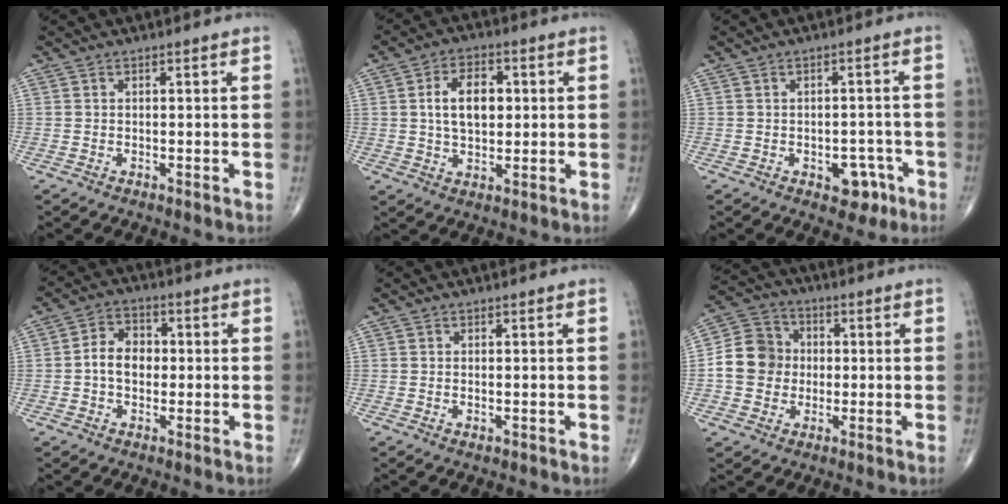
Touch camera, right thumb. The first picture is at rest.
{"total": 9.3, "force": [1.4, 5.7, 7.2], "torque": [-0.107, 0.005, 0.025]}
{"total": 5.1, "force": [-2.3, 3.4, 3.1], "torque": [-0.013, 0.016, -0.024]}
{"total": 6.7, "force": [-0.3, 5.0, 4.5], "torque": [-0.062, 0.020, -0.014]}
{"total": 0.6, "force": [-0.1, 0.3, 0.6], "torque": [-0.012, -0.004, -0.001]}
{"total": 10.3, "force": [-0.5, 9.2, 4.5], "torque": [-0.059, 0.024, -0.020]}